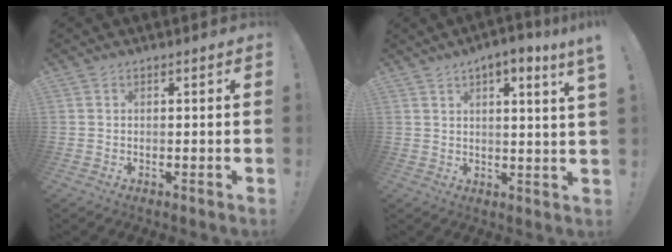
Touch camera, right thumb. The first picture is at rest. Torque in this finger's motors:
{"motor_torque": [-0.43, 0.65, 0.15, 0.33, 0.04]}